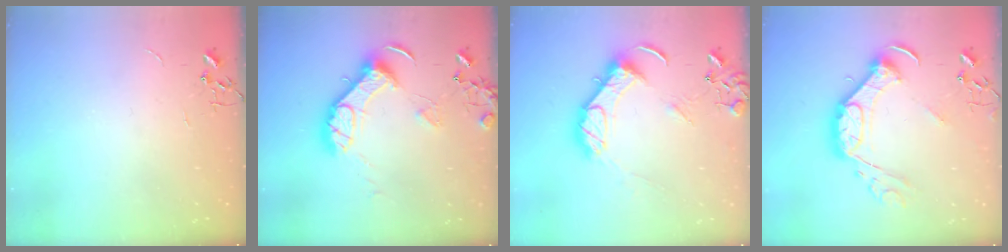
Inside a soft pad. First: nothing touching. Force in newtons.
{"total": 14.0, "press": 13.9, "slide": 1.0}
{"total": 14.2, "press": 14.1, "slide": 1.5}
{"total": 15.8, "press": 15.8, "slide": 0.6}